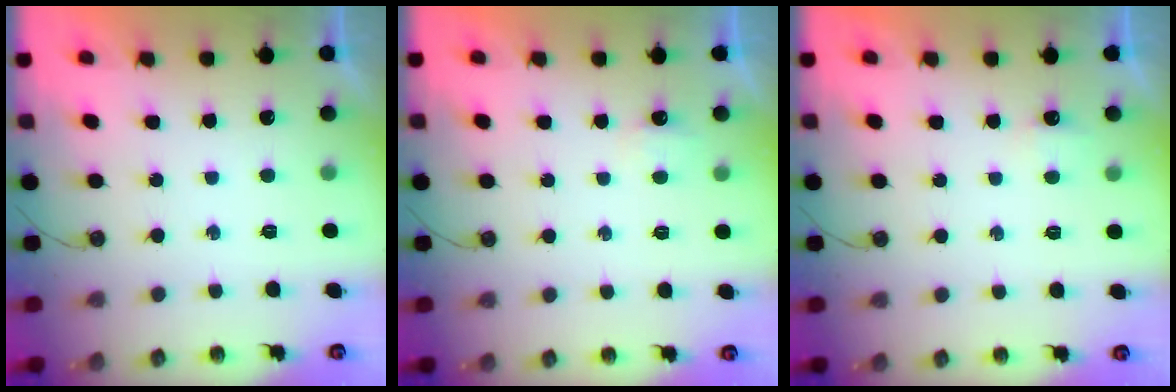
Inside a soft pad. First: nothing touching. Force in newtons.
{"total": 2.6, "press": 2.6, "slide": 0.4}
{"total": 2.8, "press": 2.8, "slide": 0.4}